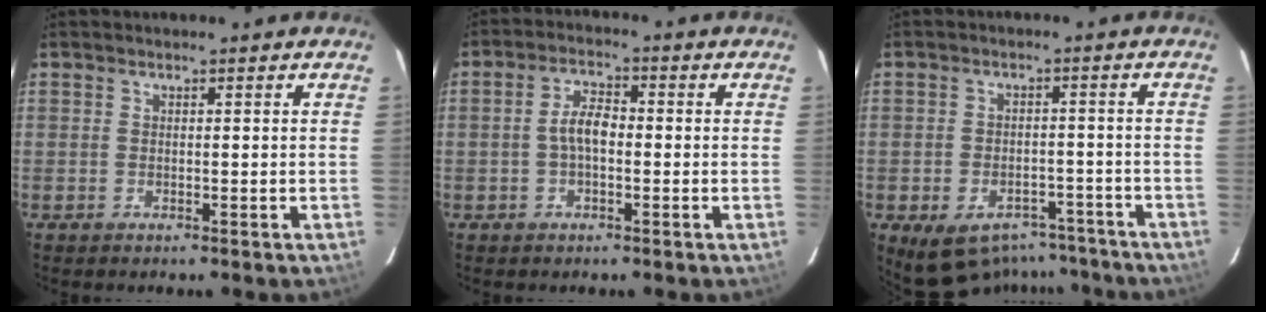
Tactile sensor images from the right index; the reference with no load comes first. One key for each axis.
{"total": 4.5, "fx": -0.7, "fy": 2.2, "fz": 3.9, "tx": -0.077, "ty": 0.010, "tz": -0.012}
{"total": 11.9, "fx": -8.6, "fy": 7.1, "fz": 4.2, "tx": -0.088, "ty": 0.014, "tz": -0.095}